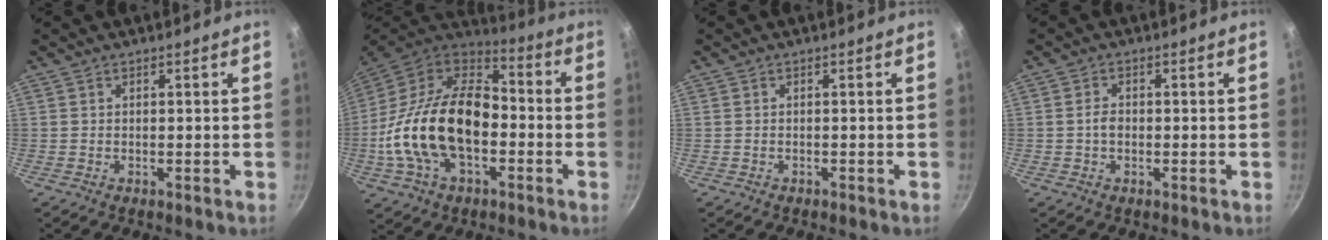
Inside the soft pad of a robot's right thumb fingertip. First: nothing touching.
{"total": 25.1, "force": [-4.3, 15.3, 19.4], "torque": [-0.351, 0.045, -0.086]}
{"total": 0.0}
{"total": 2.3, "force": [-0.2, 1.6, 1.6], "torque": [-0.025, 0.007, -0.005]}